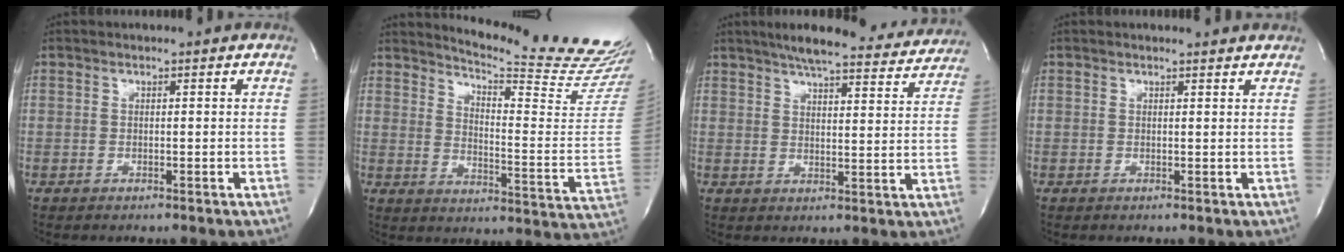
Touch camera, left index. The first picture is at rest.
{"total": 20.5, "force": [19.5, -0.9, 6.3], "torque": [-0.105, -0.142, 0.236]}
{"total": 19.8, "force": [17.8, 3.4, 8.0], "torque": [-0.111, -0.001, 0.220]}
{"total": 2.4, "force": [2.3, 0.1, 0.2], "torque": [-0.009, -0.005, 0.018]}